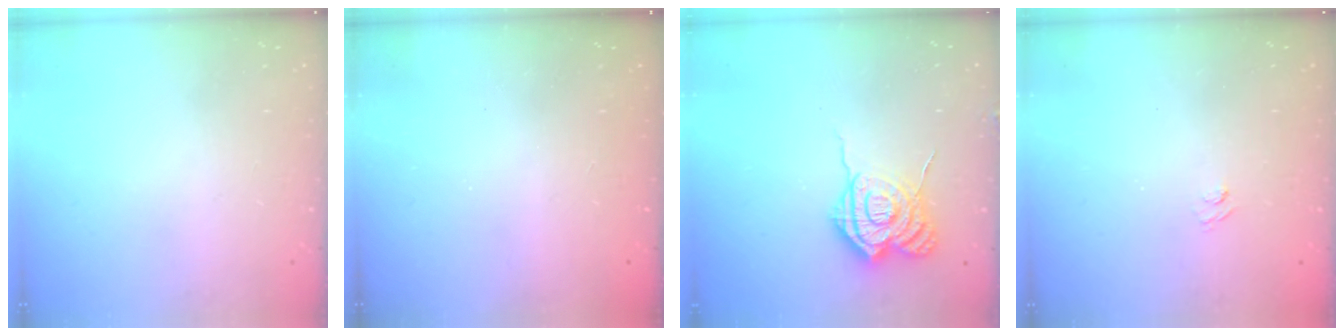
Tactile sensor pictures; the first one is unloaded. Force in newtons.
{"total": 2.3, "press": 2.2, "slide": 0.8}
{"total": 13.8, "press": 13.8, "slide": 1.2}
{"total": 2.8, "press": 2.6, "slide": 1.0}